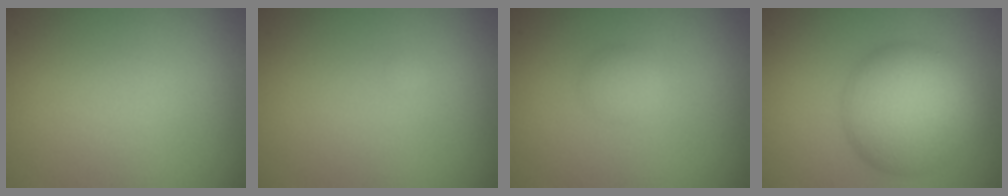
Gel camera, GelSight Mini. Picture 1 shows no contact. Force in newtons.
{"total": 0.0}
{"total": 1.4, "press": 1.4, "slide": 0.0}
{"total": 8.4, "press": 8.4, "slide": 0.5}